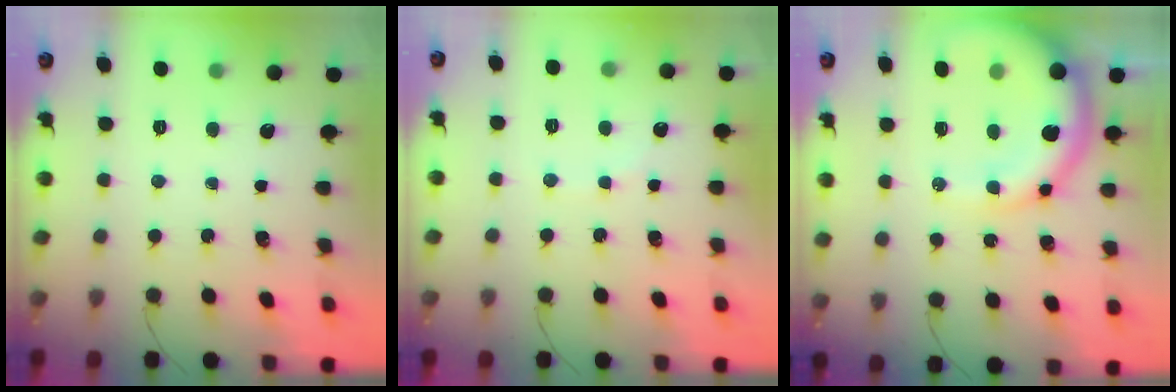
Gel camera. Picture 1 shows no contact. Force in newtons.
{"total": 3.6, "press": 3.4, "slide": 0.9}
{"total": 15.0, "press": 14.7, "slide": 3.2}